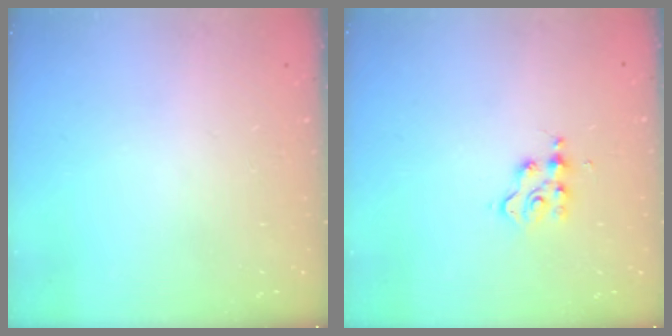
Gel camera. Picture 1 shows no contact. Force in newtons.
{"total": 3.6, "press": 3.6, "slide": 0.5}